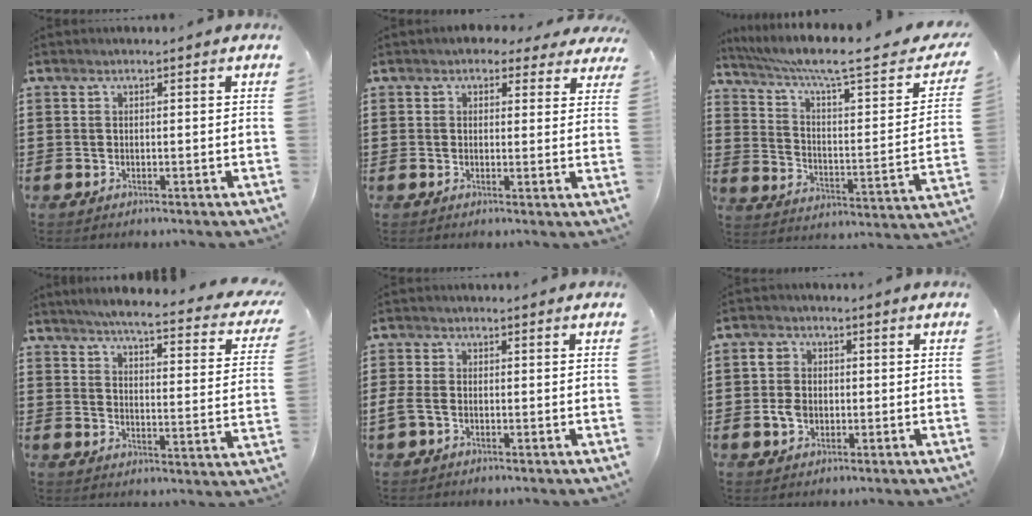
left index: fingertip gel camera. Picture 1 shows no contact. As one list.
[{"total": 2.7, "force": [1.9, 1.7, 0.9], "torque": [-0.020, 0.005, 0.032]}, {"total": 8.4, "force": [5.9, 0.8, 5.9], "torque": [-0.129, -0.038, 0.090]}, {"total": 4.9, "force": [4.2, -0.4, 2.5], "torque": [-0.061, -0.035, 0.063]}, {"total": 2.2, "force": [-1.0, 1.2, 1.6], "torque": [-0.052, -0.007, -0.024]}, {"total": 4.2, "force": [-0.7, 3.4, 2.4], "torque": [-0.063, 0.004, -0.018]}]